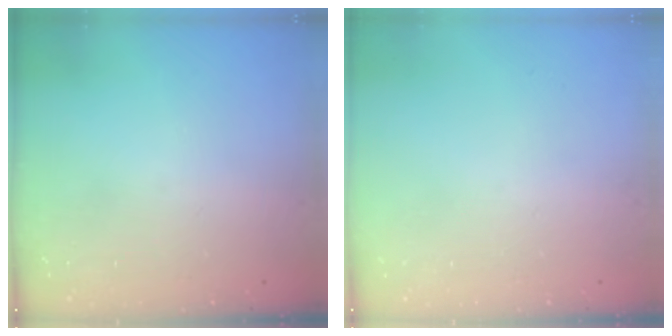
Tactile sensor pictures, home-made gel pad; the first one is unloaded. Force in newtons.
{"total": 0.0}